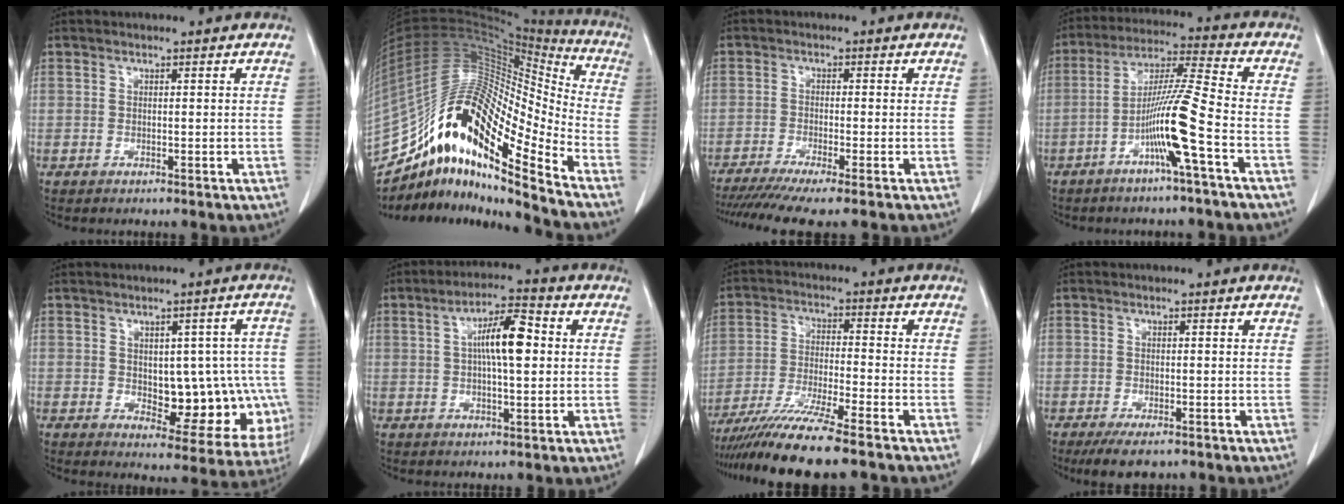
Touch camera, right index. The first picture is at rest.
{"total": 23.5, "force": [-15.5, 4.1, 17.2], "torque": [-0.343, 0.027, -0.282]}
{"total": 9.7, "force": [-7.8, -0.5, 5.7], "torque": [-0.080, -0.018, -0.121]}
{"total": 10.6, "force": [-4.2, -1.4, 9.6], "torque": [-0.185, 0.009, -0.081]}
{"total": 13.3, "force": [-1.5, 6.9, 11.3], "torque": [-0.122, 0.020, 0.002]}
{"total": 8.3, "force": [1.2, 1.9, 8.0], "torque": [-0.143, 0.018, 0.016]}
{"total": 12.2, "force": [-9.9, -0.7, 7.1], "torque": [-0.119, -0.032, -0.168]}
{"total": 4.6, "force": [-3.3, 1.7, 2.7], "torque": [-0.044, -0.007, -0.050]}